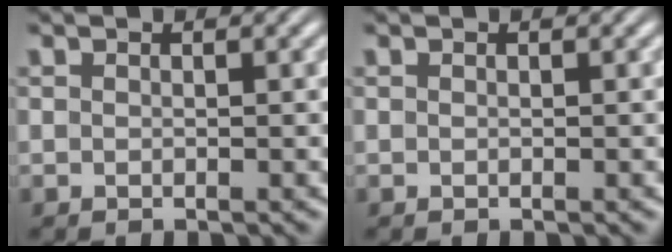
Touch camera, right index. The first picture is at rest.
{"total": 0.0}